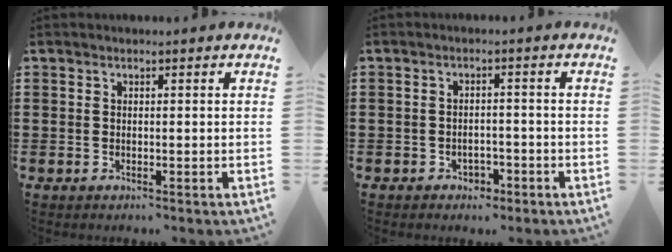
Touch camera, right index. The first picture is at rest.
{"total": 1.9, "force": [-1.6, 0.9, 0.2], "torque": [-0.012, -0.002, -0.035]}